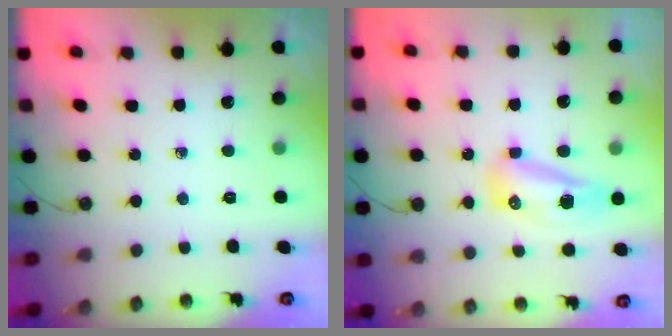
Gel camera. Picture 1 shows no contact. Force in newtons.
{"total": 8.5, "press": 8.4, "slide": 1.1}